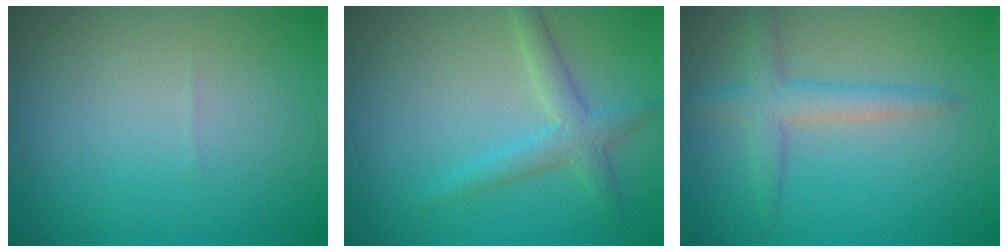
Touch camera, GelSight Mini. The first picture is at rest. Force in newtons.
{"total": 2.6, "press": 2.6, "slide": 0.1}
{"total": 2.9, "press": 2.9, "slide": 0.2}